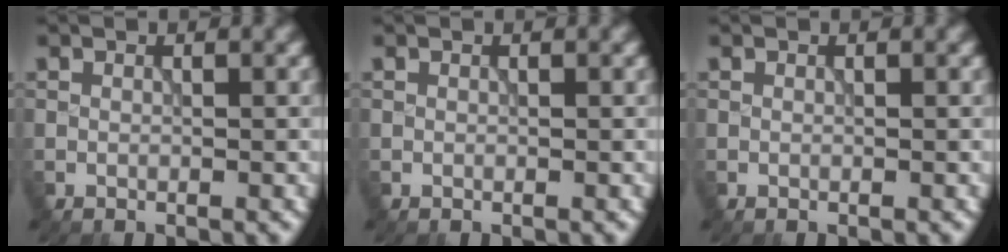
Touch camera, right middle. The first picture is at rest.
{"total": 0.0}
{"total": 0.0}